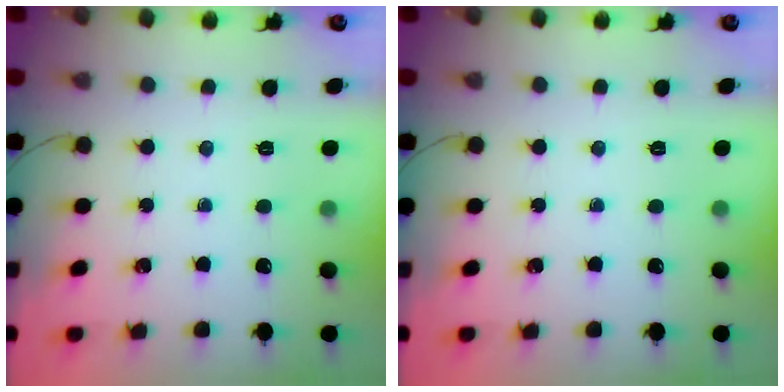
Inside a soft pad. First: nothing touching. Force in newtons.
{"total": 0.0}